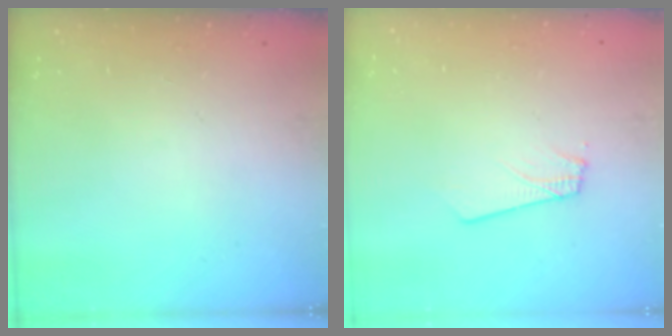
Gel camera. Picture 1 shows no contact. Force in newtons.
{"total": 1.8, "press": 1.8, "slide": 0.1}